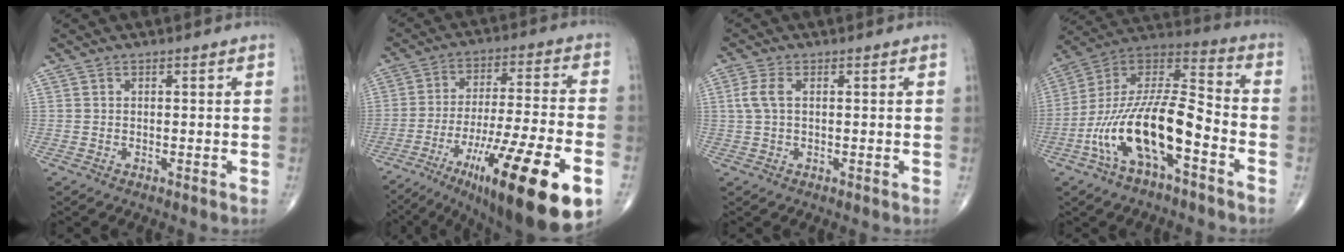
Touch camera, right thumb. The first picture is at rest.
{"total": 24.7, "force": [-11.7, 4.9, 21.2], "torque": [-0.312, 0.026, -0.180]}
{"total": 3.3, "force": [0.6, 1.6, 2.8], "torque": [-0.079, 0.011, 0.011]}
{"total": 19.6, "force": [-7.7, 7.4, 16.5], "torque": [-0.310, 0.069, -0.141]}